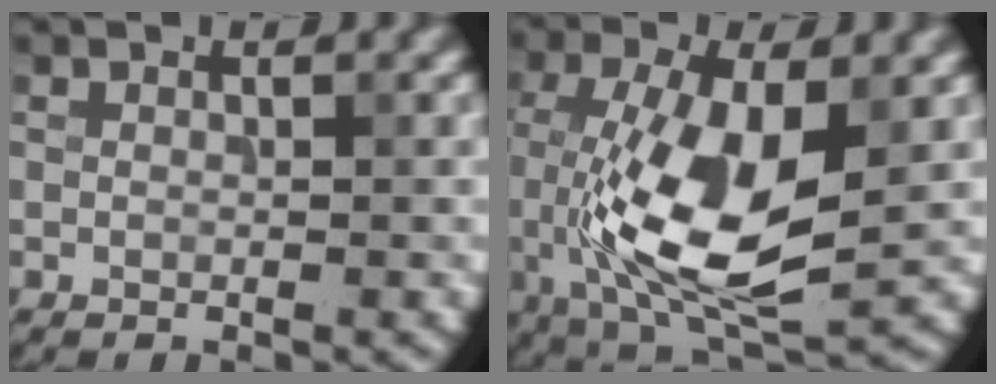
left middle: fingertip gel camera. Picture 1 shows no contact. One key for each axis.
{"total": 10.1, "fx": -1.3, "fy": 4.2, "fz": 9.1, "tx": -0.184, "ty": -0.015, "tz": -0.023}